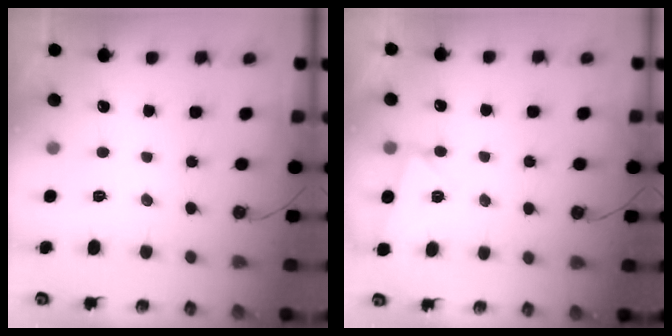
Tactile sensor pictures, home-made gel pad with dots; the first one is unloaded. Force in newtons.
{"total": 3.8, "press": 3.2, "slide": 2.1}